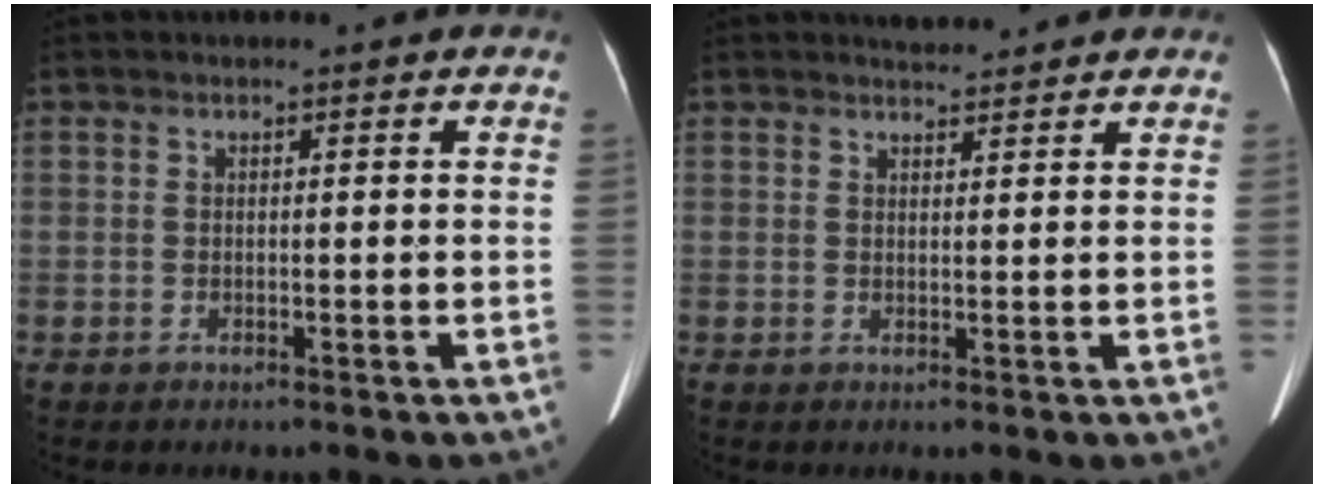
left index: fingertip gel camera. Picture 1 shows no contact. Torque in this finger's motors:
{"motor_torque": [-0.45, -0.32, -0.04, 0.00]}